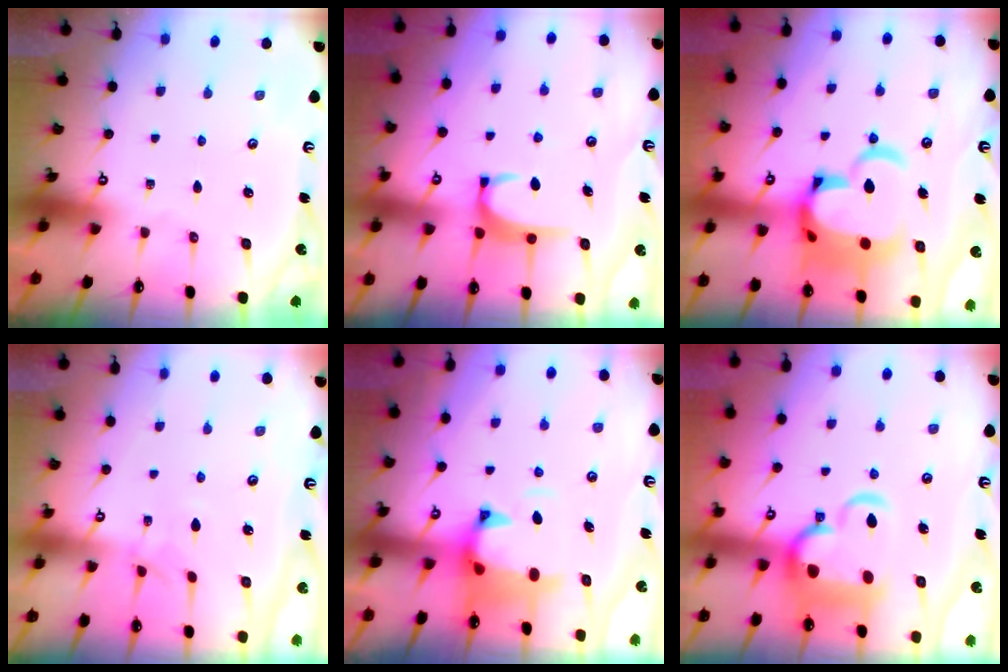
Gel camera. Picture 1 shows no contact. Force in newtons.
{"total": 3.6, "press": 3.6, "slide": 0.4}
{"total": 14.3, "press": 14.1, "slide": 2.2}
{"total": 2.1, "press": 2.1, "slide": 0.4}
{"total": 1.5, "press": 1.1, "slide": 1.1}
{"total": 8.6, "press": 8.4, "slide": 2.0}